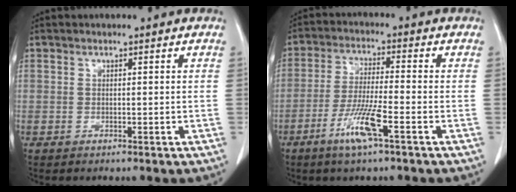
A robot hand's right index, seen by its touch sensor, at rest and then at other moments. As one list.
[{"total": 8.0, "force": [-4.1, 0.1, 6.8], "torque": [-0.139, -0.012, -0.079]}]